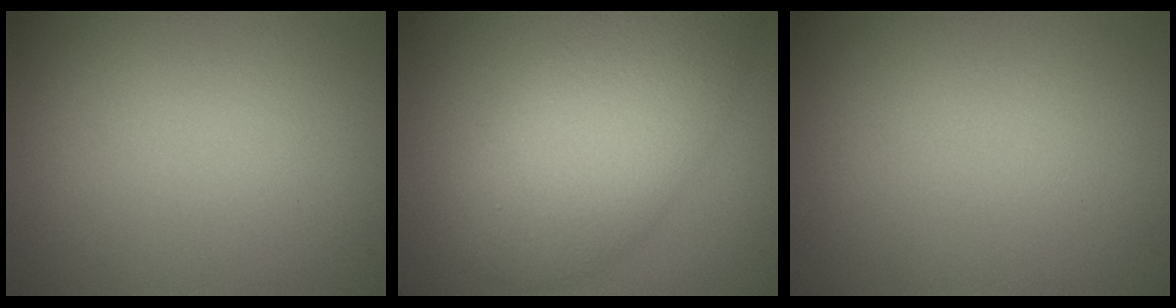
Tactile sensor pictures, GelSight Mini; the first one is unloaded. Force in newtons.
{"total": 8.2, "press": 8.2, "slide": 0.3}
{"total": 0.0}